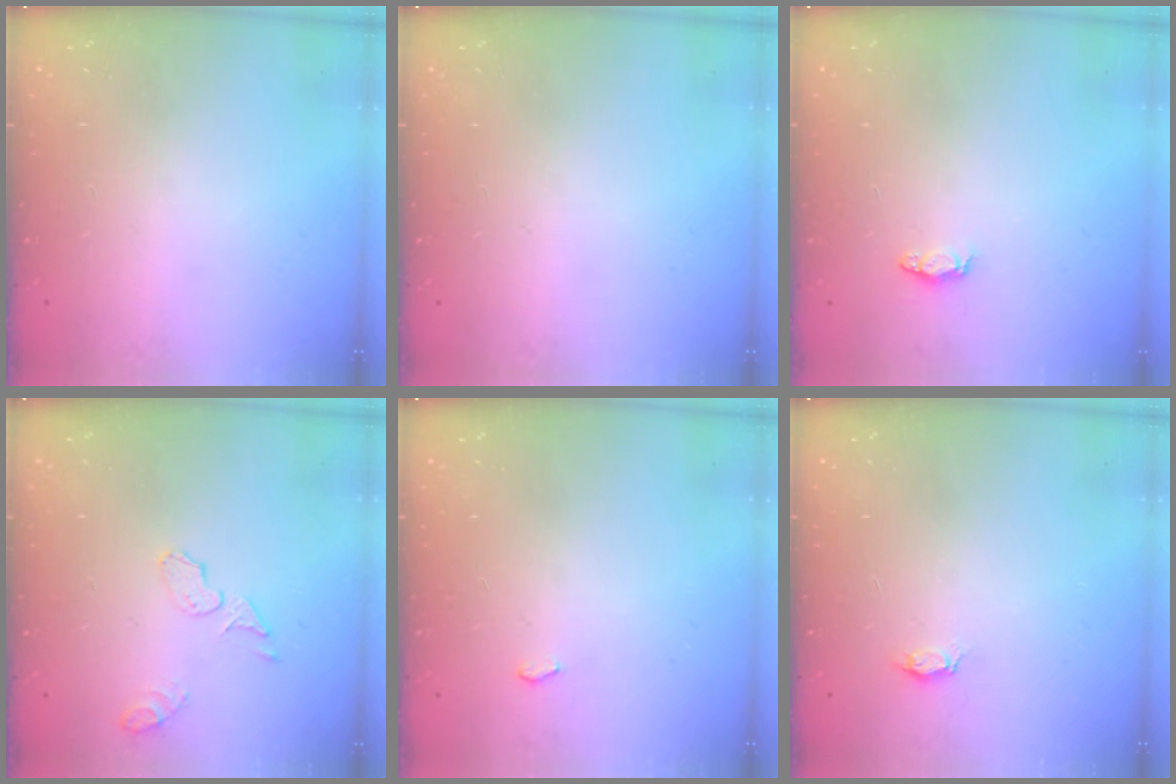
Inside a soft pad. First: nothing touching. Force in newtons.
{"total": 0.0}
{"total": 3.1, "press": 3.1, "slide": 0.5}
{"total": 5.6, "press": 5.4, "slide": 1.2}
{"total": 2.6, "press": 2.2, "slide": 1.3}
{"total": 3.0, "press": 2.9, "slide": 0.3}